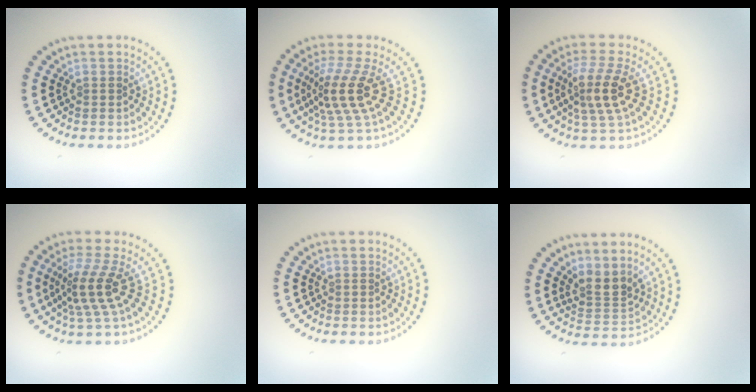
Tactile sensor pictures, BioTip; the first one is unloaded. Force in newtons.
{"total": 4.4, "press": 3.0, "slide": 3.2}
{"total": 3.9, "press": 3.3, "slide": 2.1}
{"total": 3.9, "press": 2.7, "slide": 2.8}
{"total": 0.0}
{"total": 2.6, "press": 1.9, "slide": 1.8}